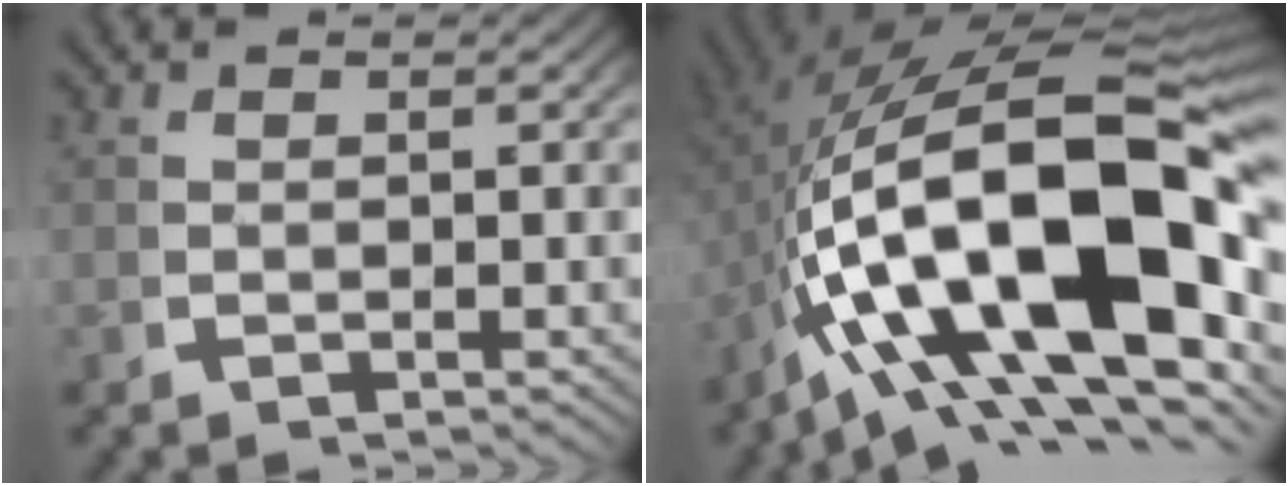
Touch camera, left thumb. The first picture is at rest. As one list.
[{"total": 27.1, "force": [-1.3, 15.0, 22.5], "torque": [-0.390, -0.072, 0.020]}]